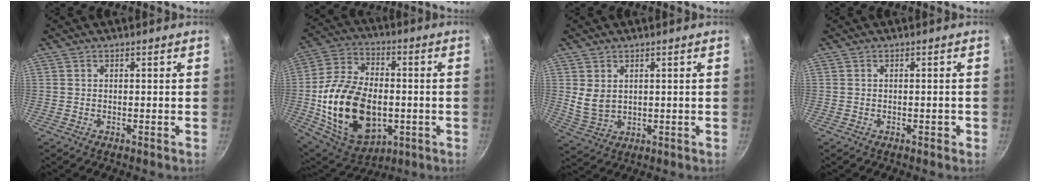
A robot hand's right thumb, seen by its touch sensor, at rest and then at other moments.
{"total": 23.6, "force": [-3.2, 15.2, 17.7], "torque": [-0.315, 0.018, -0.041]}
{"total": 4.8, "force": [1.5, 3.4, 3.0], "torque": [-0.052, -0.016, 0.040]}
{"total": 0.9, "force": [-0.4, 0.5, 0.6], "torque": [-0.002, 0.005, -0.004]}